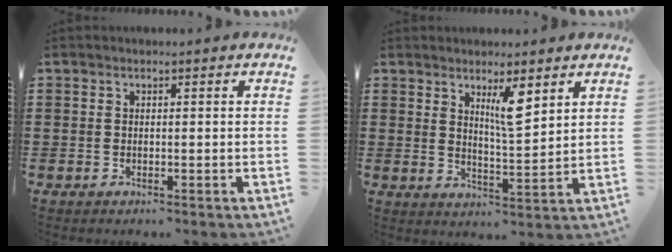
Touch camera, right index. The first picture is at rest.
{"total": 5.7, "force": [3.4, 1.1, 4.4], "torque": [-0.079, -0.005, 0.054]}